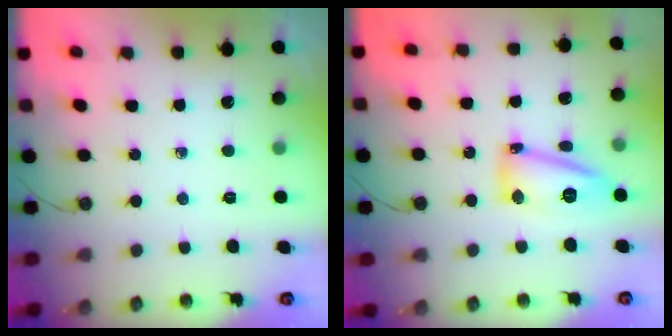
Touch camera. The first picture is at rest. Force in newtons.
{"total": 23.2, "press": 17.5, "slide": 15.3}